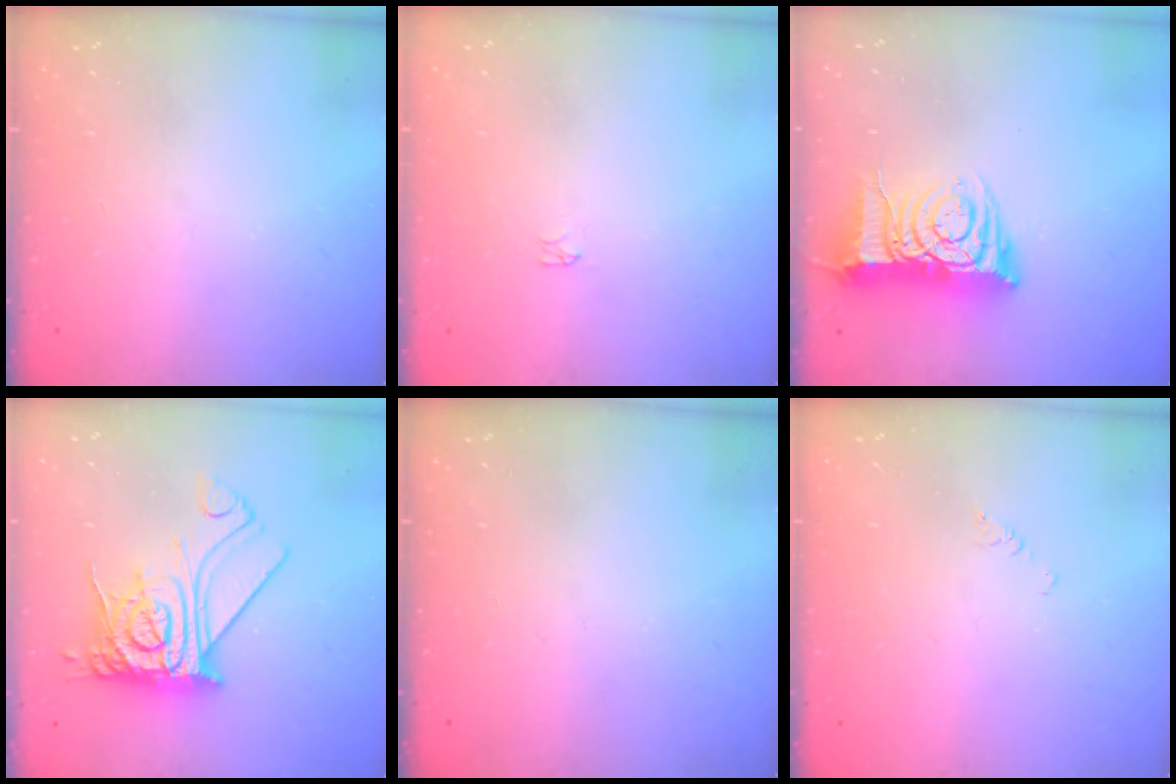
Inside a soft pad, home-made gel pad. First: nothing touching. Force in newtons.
{"total": 0.0}
{"total": 11.7, "press": 11.6, "slide": 1.0}
{"total": 15.8, "press": 15.7, "slide": 1.4}
{"total": 0.0}
{"total": 1.2, "press": 1.2, "slide": 0.2}